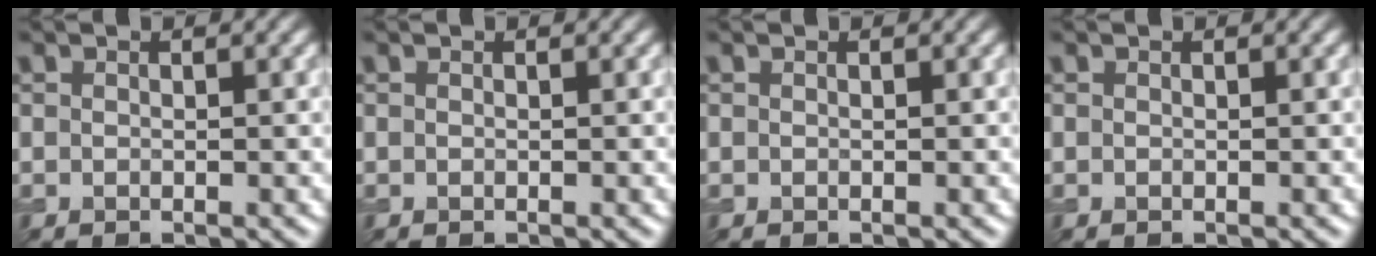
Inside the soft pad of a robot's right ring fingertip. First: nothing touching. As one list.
[{"total": 0.0}, {"total": 0.0}, {"total": 0.0}]